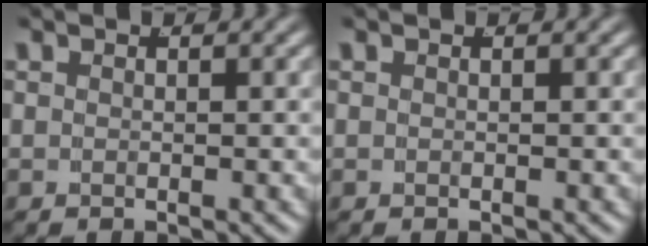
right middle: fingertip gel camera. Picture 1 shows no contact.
{"total": 0.0}